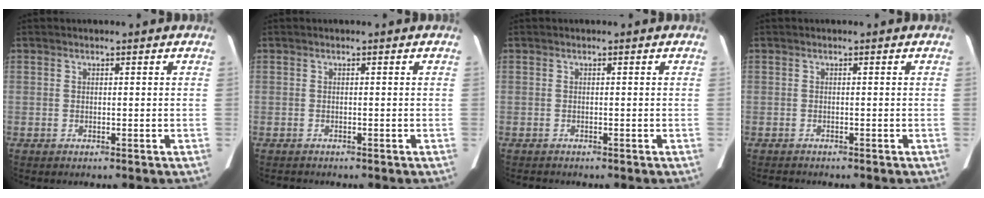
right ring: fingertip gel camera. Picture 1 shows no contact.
{"total": 1.0, "force": [-0.9, 0.3, 0.2], "torque": [-0.008, -0.003, -0.013]}
{"total": 0.7, "force": [-0.7, 0.1, 0.1], "torque": [-0.007, -0.003, -0.011]}
{"total": 1.2, "force": [-1.2, 0.2, 0.2], "torque": [-0.008, -0.005, -0.015]}